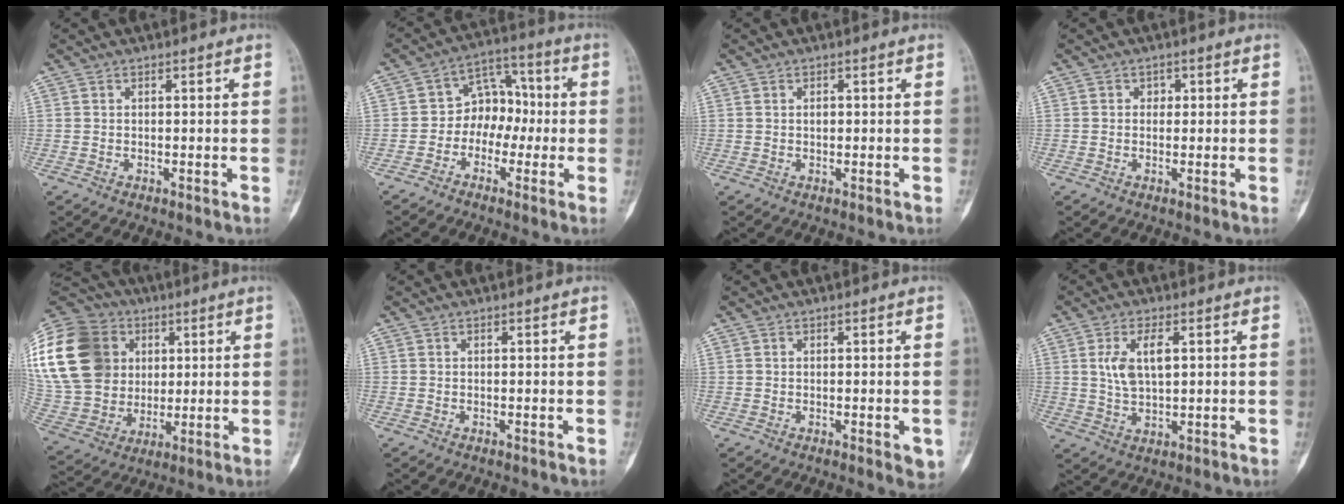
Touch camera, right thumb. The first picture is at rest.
{"total": 8.7, "force": [-1.4, 6.9, 5.0], "torque": [-0.036, 0.041, -0.038]}
{"total": 1.0, "force": [0.2, 0.7, 0.7], "torque": [-0.009, 0.002, 0.004]}
{"total": 1.3, "force": [0.3, 1.1, 0.5], "torque": [0.004, 0.002, -0.001]}
{"total": 30.0, "force": [7.8, 24.2, 16.0], "torque": [-0.361, 0.048, 0.161]}
{"total": 0.0}
{"total": 3.1, "force": [-0.8, 1.3, 2.8], "torque": [-0.018, 0.000, -0.004]}
{"total": 6.6, "force": [1.7, 2.9, 5.7], "torque": [-0.111, -0.006, 0.037]}